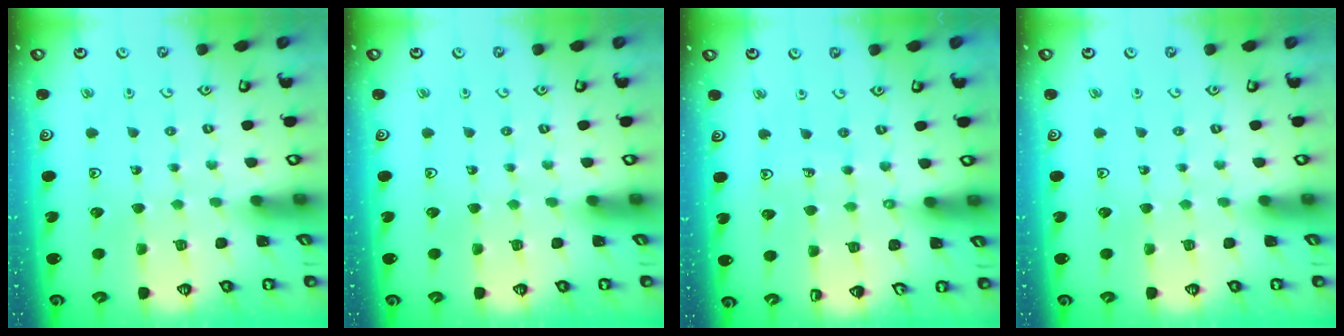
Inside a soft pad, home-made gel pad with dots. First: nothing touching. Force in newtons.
{"total": 0.0}
{"total": 6.2, "press": 5.9, "slide": 1.7}
{"total": 0.0}